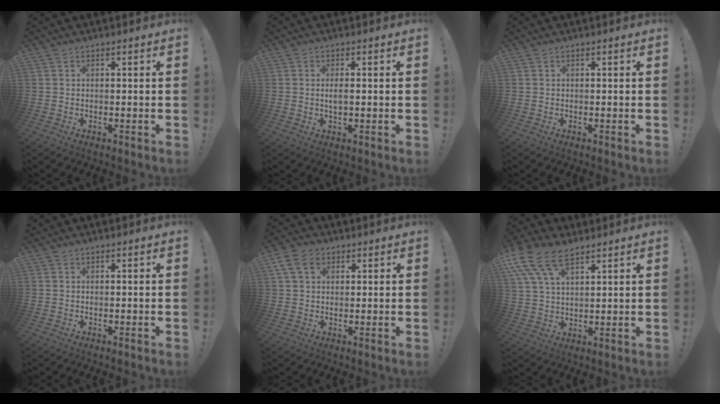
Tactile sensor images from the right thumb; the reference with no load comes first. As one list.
[{"total": 2.1, "force": [-0.2, 0.7, 1.9], "torque": [-0.031, -0.001, -0.006]}, {"total": 0.0}, {"total": 0.0}, {"total": 7.8, "force": [3.3, 5.4, 4.6], "torque": [-0.080, 0.004, 0.068]}, {"total": 12.1, "force": [7.7, 6.0, 7.2], "torque": [-0.147, -0.027, 0.148]}]